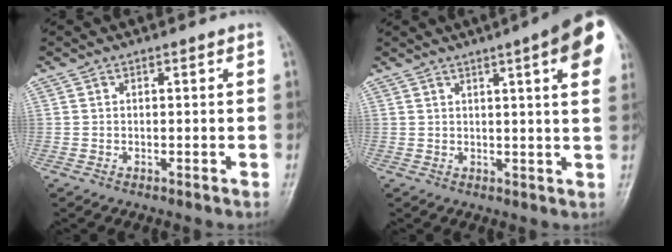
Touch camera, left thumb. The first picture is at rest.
{"total": 12.9, "force": [5.6, 2.1, 11.5], "torque": [-0.129, -0.008, 0.060]}